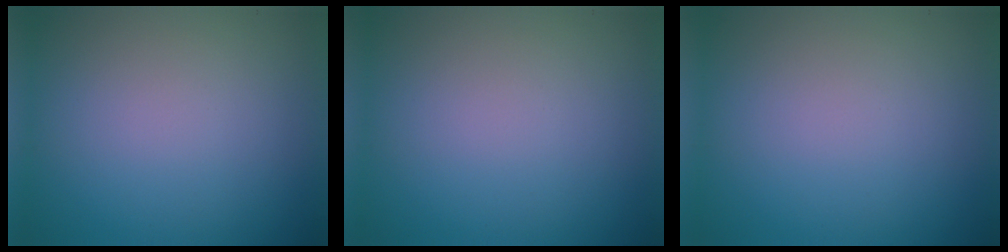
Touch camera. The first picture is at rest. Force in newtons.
{"total": 0.0}
{"total": 0.0}